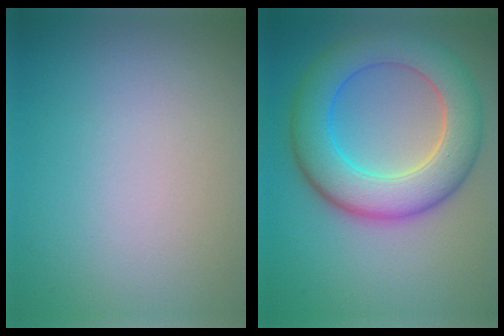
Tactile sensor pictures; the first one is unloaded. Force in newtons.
{"total": 8.5, "press": 8.5, "slide": 0.4}